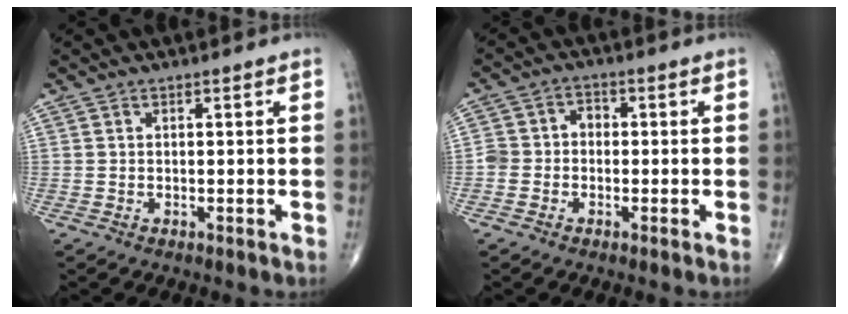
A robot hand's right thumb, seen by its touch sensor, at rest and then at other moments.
{"total": 4.3, "force": [-0.9, 3.7, 1.9], "torque": [-0.020, 0.025, -0.024]}